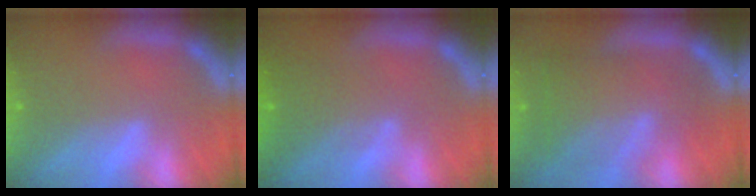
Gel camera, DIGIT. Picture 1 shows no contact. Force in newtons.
{"total": 4.1}
{"total": 8.1}